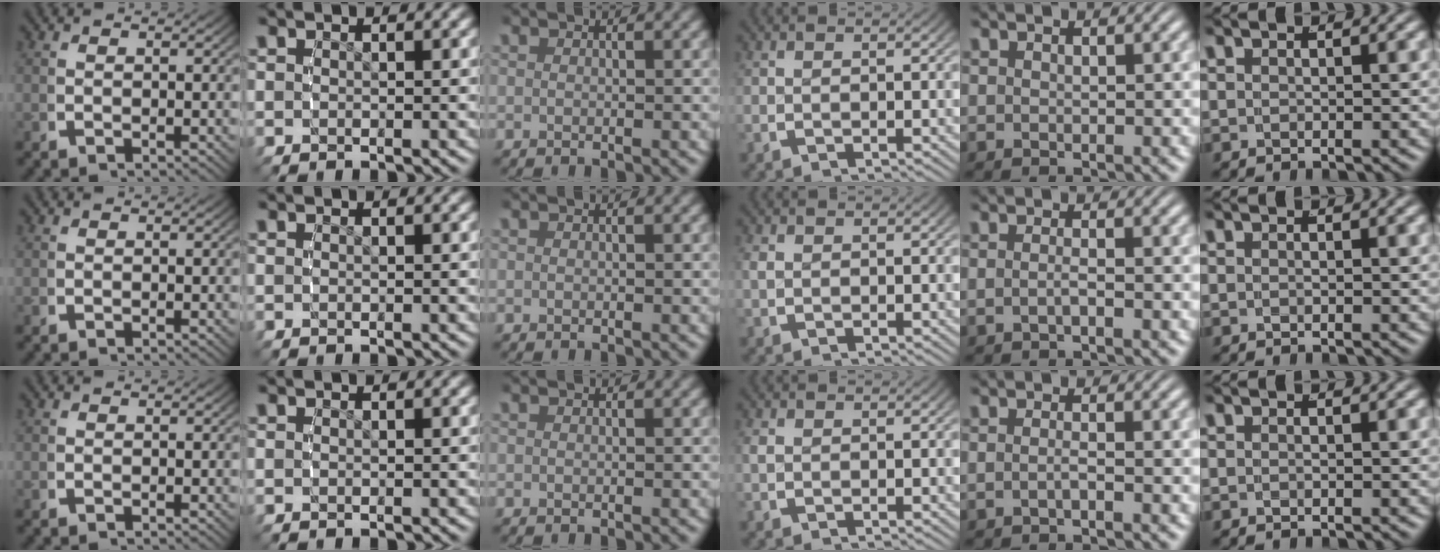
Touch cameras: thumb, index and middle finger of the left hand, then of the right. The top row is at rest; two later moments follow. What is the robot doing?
{"motion": "grasp_and_lifting", "object": "small bumper sticker"}